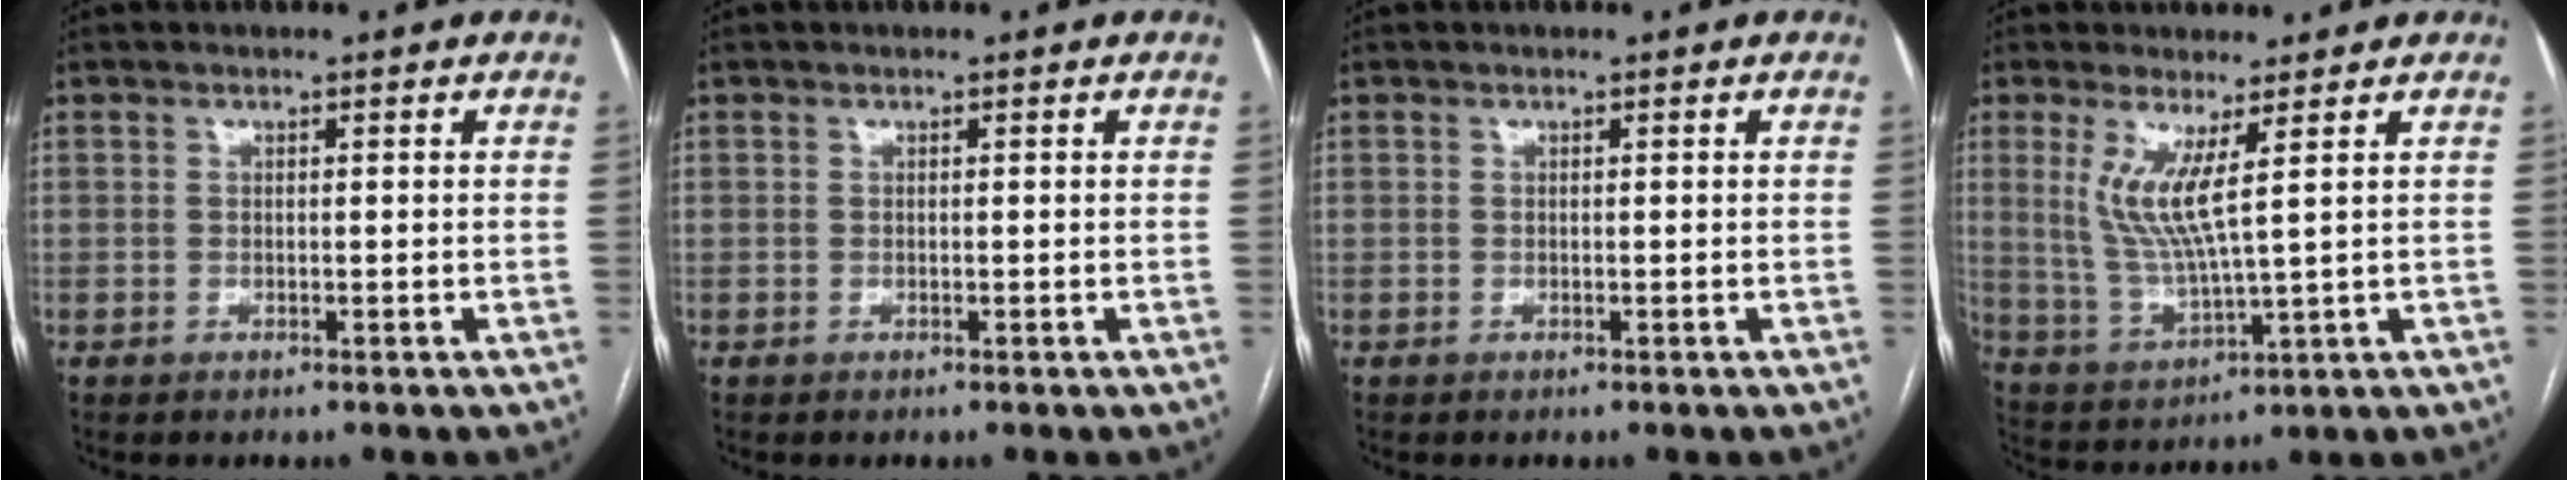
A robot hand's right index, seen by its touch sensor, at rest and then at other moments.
{"total": 0.0}
{"total": 0.0}
{"total": 7.5, "force": [2.7, 0.1, 7.1], "torque": [-0.155, -0.016, 0.060]}